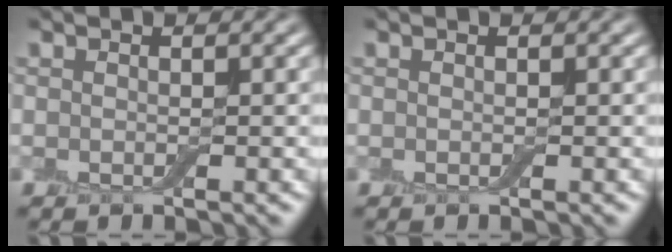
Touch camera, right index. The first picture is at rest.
{"total": 0.0}